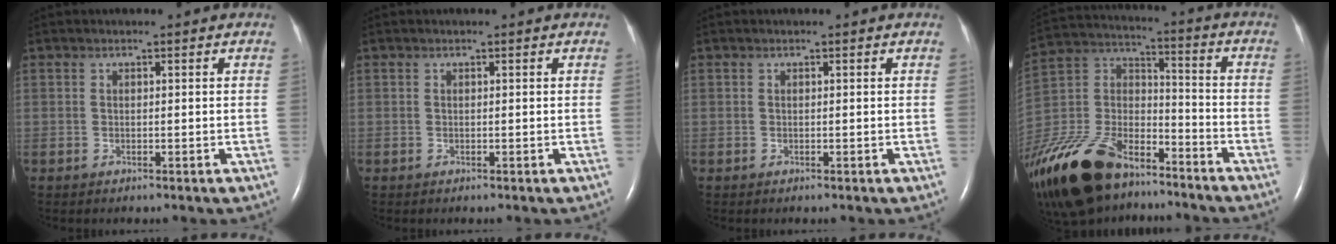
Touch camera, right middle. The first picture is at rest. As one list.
[{"total": 0.0}, {"total": 0.0}, {"total": 24.8, "force": [-17.8, 10.5, 13.6], "torque": [-0.353, -0.022, -0.331]}]